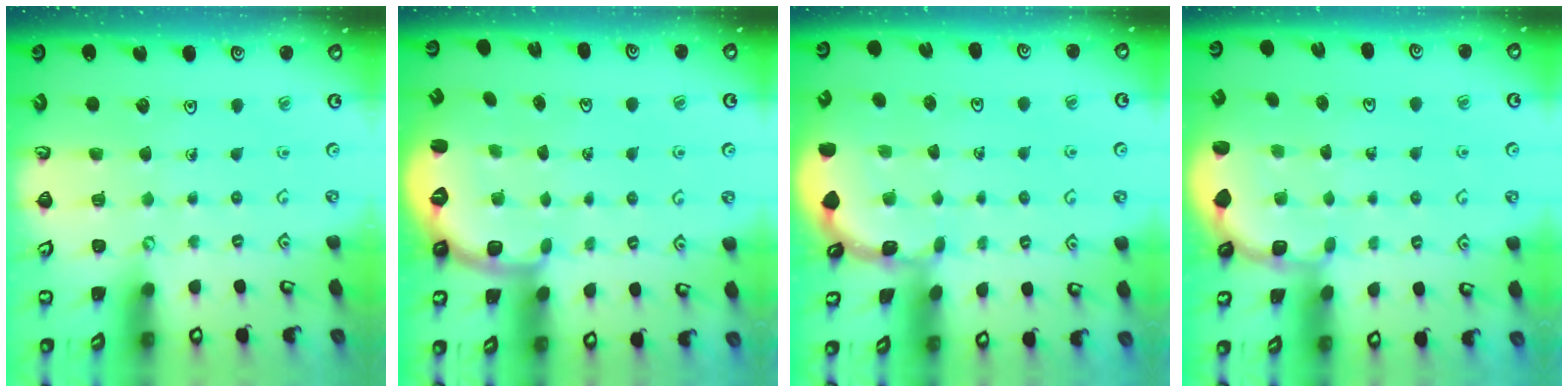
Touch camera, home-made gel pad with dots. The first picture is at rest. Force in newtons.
{"total": 2.7, "press": 1.7, "slide": 2.1}
{"total": 1.2, "press": 1.1, "slide": 0.1}
{"total": 1.9, "press": 1.8, "slide": 0.7}